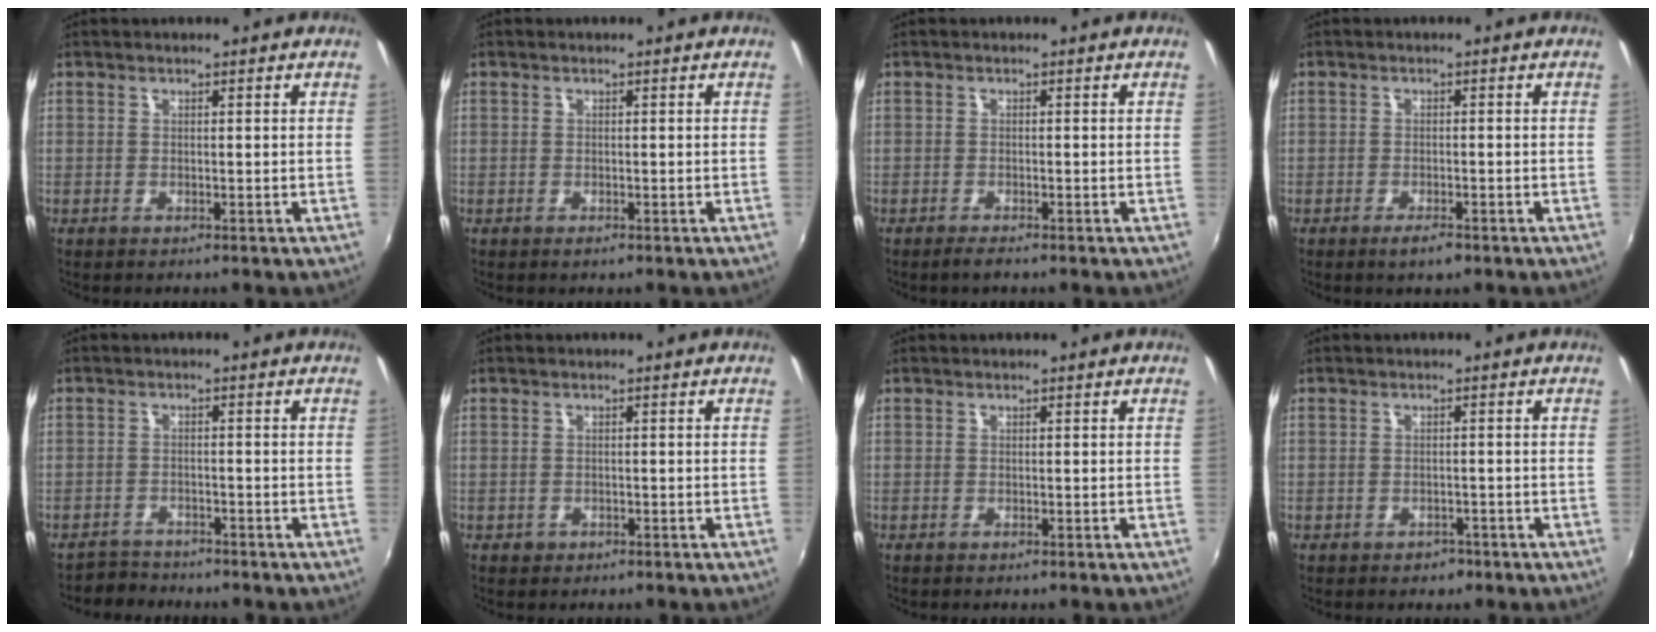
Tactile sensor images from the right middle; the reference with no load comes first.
{"total": 0.6, "force": [-0.4, 0.3, 0.3], "torque": [-0.005, -0.002, -0.009]}
{"total": 1.5, "force": [-1.2, 0.1, 0.8], "torque": [-0.018, -0.006, -0.025]}
{"total": 2.5, "force": [-1.7, 0.8, 1.6], "torque": [-0.037, -0.004, -0.033]}
{"total": 3.5, "force": [-3.3, 1.0, -0.2], "torque": [-0.011, 0.002, -0.061]}
{"total": 1.2, "force": [-0.6, 0.9, 0.4], "torque": [-0.008, -0.001, -0.005]}
{"total": 0.0}
{"total": 2.2, "force": [-1.3, 1.7, 0.5], "torque": [-0.013, 0.002, -0.014]}